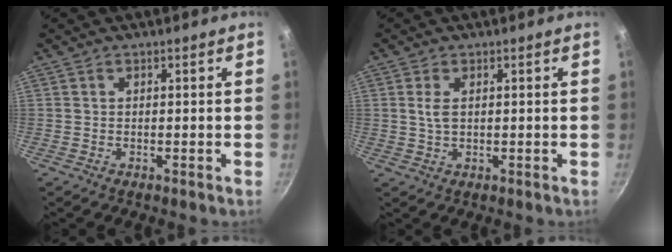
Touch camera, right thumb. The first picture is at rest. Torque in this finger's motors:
{"motor_torque": [-0.51, -0.08, -0.49, 0.16, 0.12]}